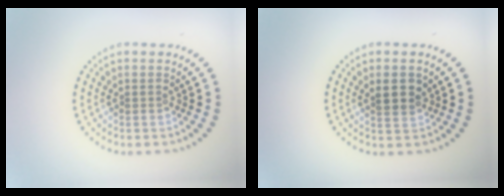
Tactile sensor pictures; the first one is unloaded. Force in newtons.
{"total": 2.6, "press": 2.4, "slide": 1.0}